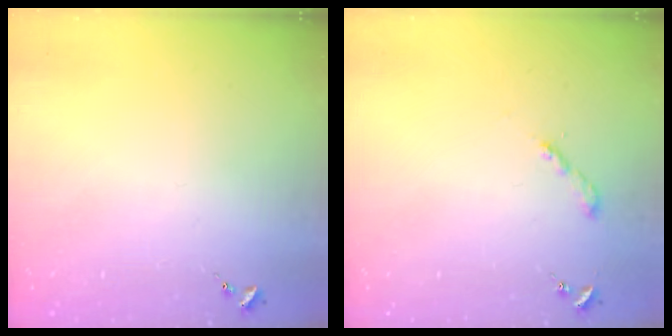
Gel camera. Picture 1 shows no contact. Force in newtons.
{"total": 2.0, "press": 2.0, "slide": 0.2}